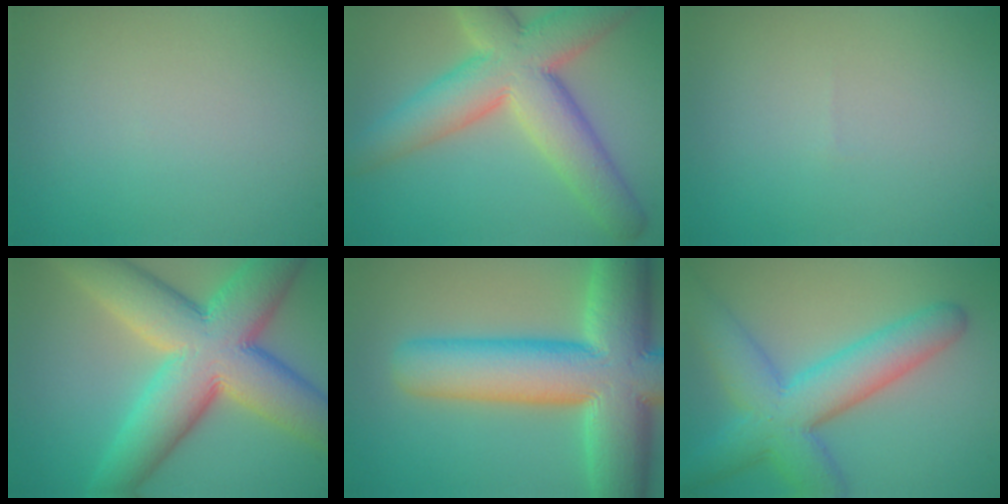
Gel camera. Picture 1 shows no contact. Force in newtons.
{"total": 9.8, "press": 9.8, "slide": 0.7}
{"total": 0.0}
{"total": 13.5, "press": 13.5, "slide": 0.5}
{"total": 14.4, "press": 14.3, "slide": 0.7}
{"total": 7.9, "press": 7.9, "slide": 0.3}